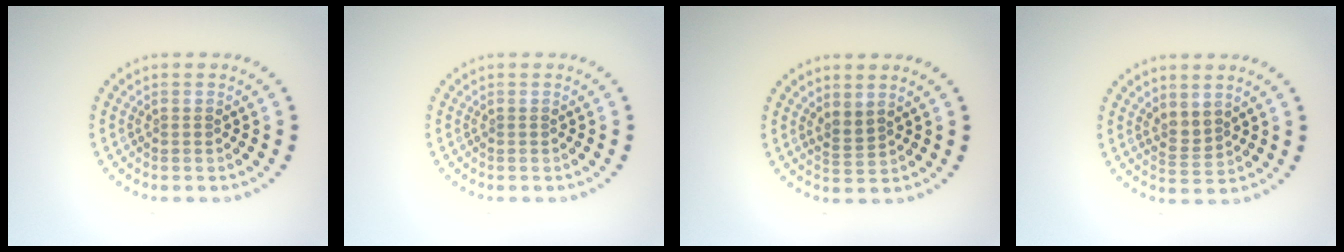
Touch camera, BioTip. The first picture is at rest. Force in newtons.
{"total": 0.0}
{"total": 1.7, "press": 1.3, "slide": 1.1}
{"total": 1.8, "press": 1.5, "slide": 1.0}